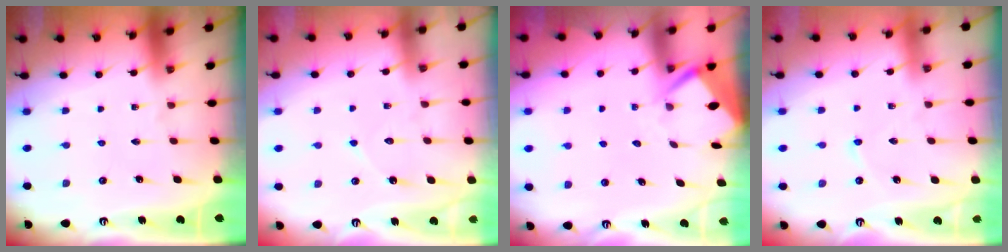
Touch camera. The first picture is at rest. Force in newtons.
{"total": 5.1, "press": 5.0, "slide": 0.6}
{"total": 3.3, "press": 3.3, "slide": 0.3}
{"total": 2.2, "press": 2.2, "slide": 0.2}